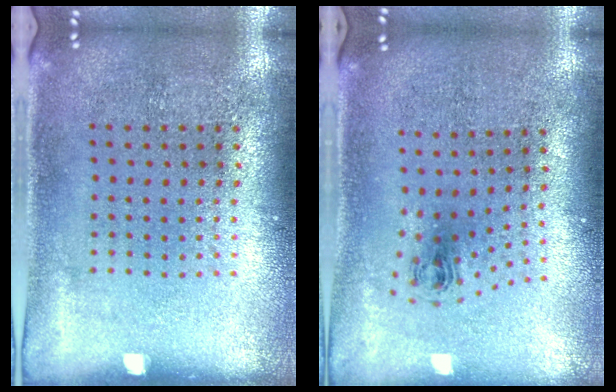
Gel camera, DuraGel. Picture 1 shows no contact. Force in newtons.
{"total": 0.9, "press": 0.4, "slide": 0.8}